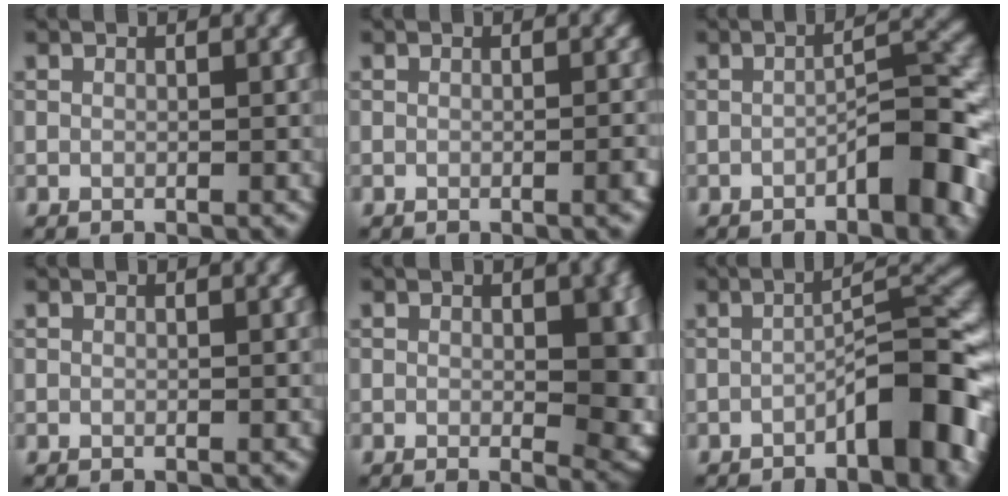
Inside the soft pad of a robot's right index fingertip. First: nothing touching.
{"total": 1.2, "force": [-0.4, 0.2, 1.1], "torque": [-0.011, 0.003, -0.007]}
{"total": 6.1, "force": [-2.5, 1.5, 5.4], "torque": [-0.073, 0.018, -0.039]}
{"total": 0.0}
{"total": 5.9, "force": [0.0, 2.4, 5.4], "torque": [-0.056, -0.004, 0.003]}
{"total": 7.6, "force": [-3.3, 1.8, 6.6], "torque": [-0.088, 0.024, -0.055]}